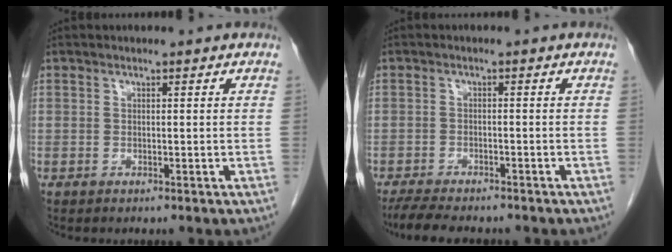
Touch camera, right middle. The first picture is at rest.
{"total": 7.7, "force": [-6.6, 1.7, 3.6], "torque": [-0.058, -0.015, -0.103]}